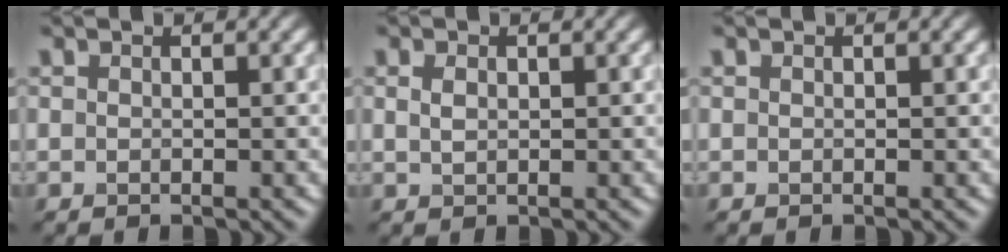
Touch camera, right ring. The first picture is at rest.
{"total": 1.0, "force": [0.3, 0.6, 0.7], "torque": [-0.019, 0.000, 0.008]}
{"total": 0.0}